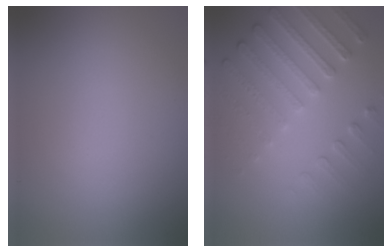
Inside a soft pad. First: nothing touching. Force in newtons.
{"total": 4.8, "press": 3.5, "slide": 3.2}